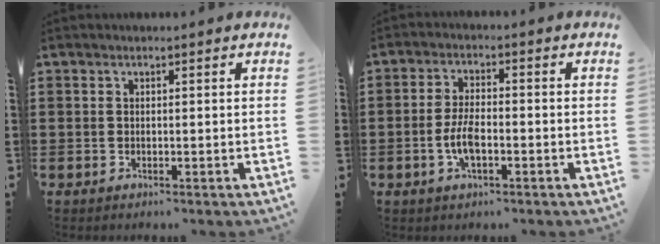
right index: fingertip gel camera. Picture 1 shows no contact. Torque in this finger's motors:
{"motor_torque": [2.14, 0.00, 0.26, 0.13]}